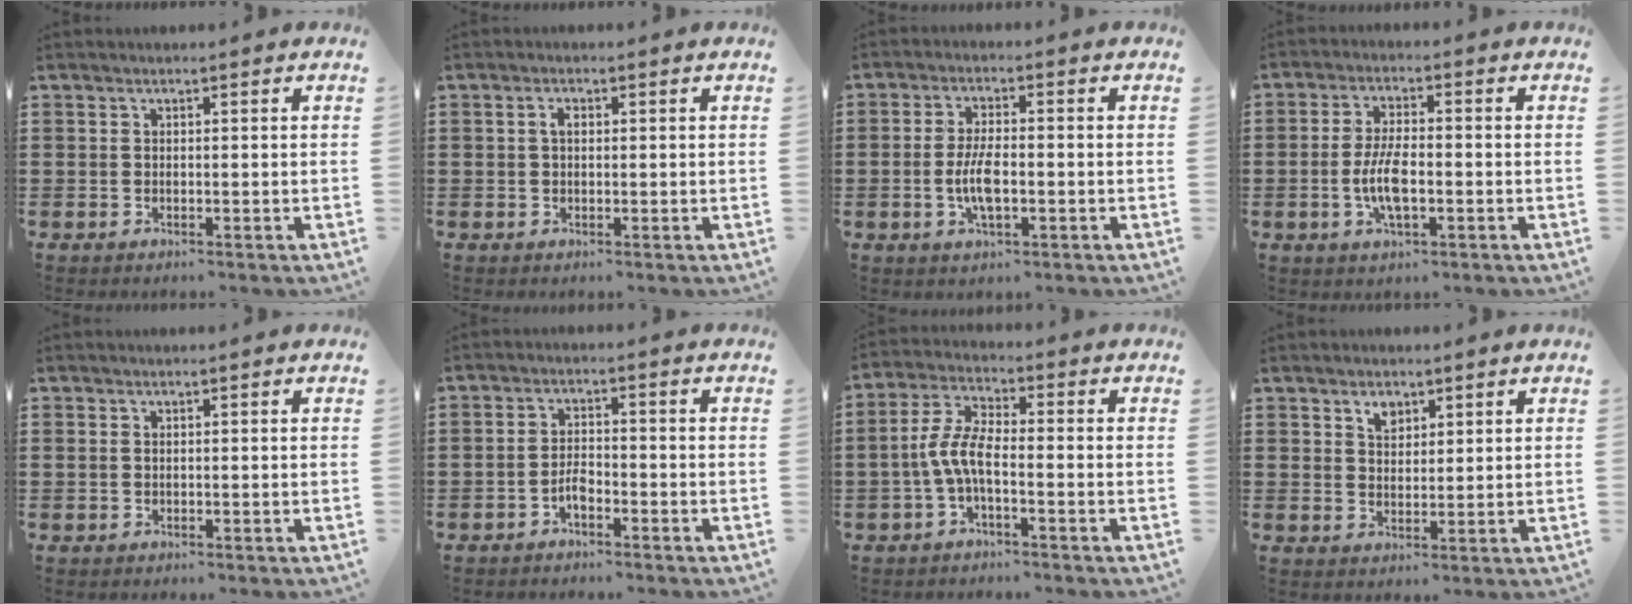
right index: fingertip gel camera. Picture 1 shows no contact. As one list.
[{"total": 1.6, "force": [0.2, 0.8, 1.4], "torque": [-0.028, 0.007, 0.002]}, {"total": 5.8, "force": [-1.2, 1.8, 5.4], "torque": [-0.115, -0.004, -0.026]}, {"total": 6.5, "force": [-1.5, 2.1, 6.0], "torque": [-0.132, -0.005, -0.032]}, {"total": 0.6, "force": [0.1, 0.5, 0.3], "torque": [-0.008, 0.003, 0.002]}, {"total": 2.7, "force": [-1.7, 0.9, 1.8], "torque": [-0.045, 0.000, -0.036]}, {"total": 5.9, "force": [-2.0, 1.8, 5.2], "torque": [-0.127, -0.008, -0.045]}, {"total": 2.7, "force": [1.8, 1.6, 1.2], "torque": [-0.021, 0.000, 0.032]}]